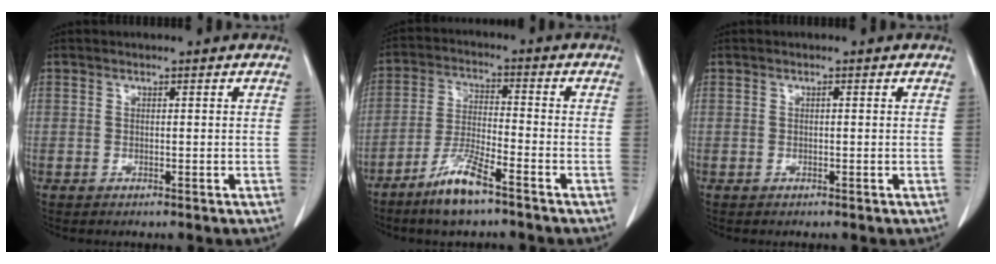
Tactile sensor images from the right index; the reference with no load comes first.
{"total": 8.0, "force": [-5.7, 0.9, 5.6], "torque": [-0.119, -0.015, -0.110]}
{"total": 0.0}